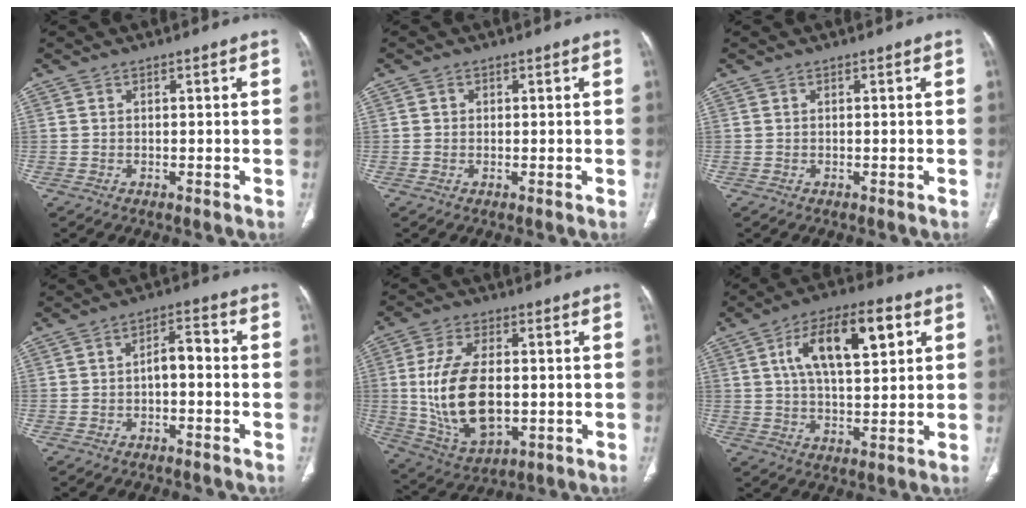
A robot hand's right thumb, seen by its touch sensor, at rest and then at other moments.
{"total": 0.9, "force": [0.1, 0.9, 0.2], "torque": [0.002, 0.002, 0.002]}
{"total": 0.0}
{"total": 4.4, "force": [-1.1, 2.3, 3.7], "torque": [-0.049, 0.029, -0.023]}
{"total": 16.4, "force": [-0.5, 9.3, 13.5], "torque": [-0.254, -0.004, 0.008]}
{"total": 15.1, "force": [4.9, 6.5, 12.7], "torque": [-0.199, 0.005, 0.079]}